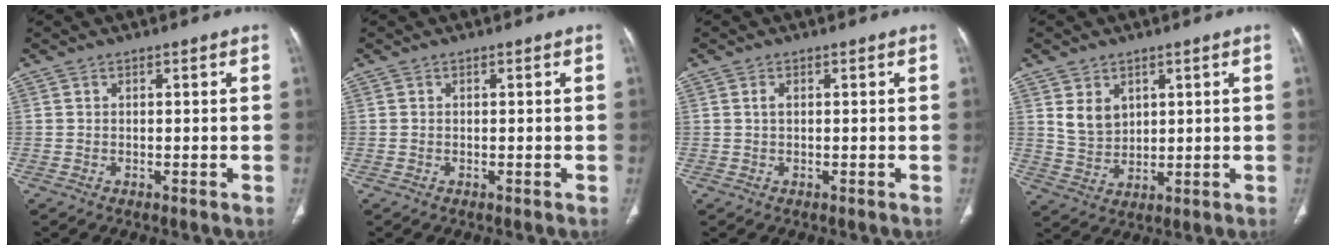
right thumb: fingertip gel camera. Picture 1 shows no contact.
{"total": 0.0}
{"total": 0.7, "force": [0.1, 0.4, 0.6], "torque": [-0.013, 0.001, 0.001]}
{"total": 5.6, "force": [2.4, 4.2, 2.8], "torque": [-0.037, -0.021, 0.059]}